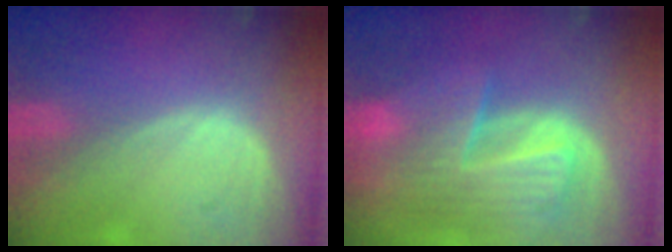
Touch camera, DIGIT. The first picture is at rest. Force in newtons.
{"total": 10.3, "press": 8.9, "slide": 5.1}